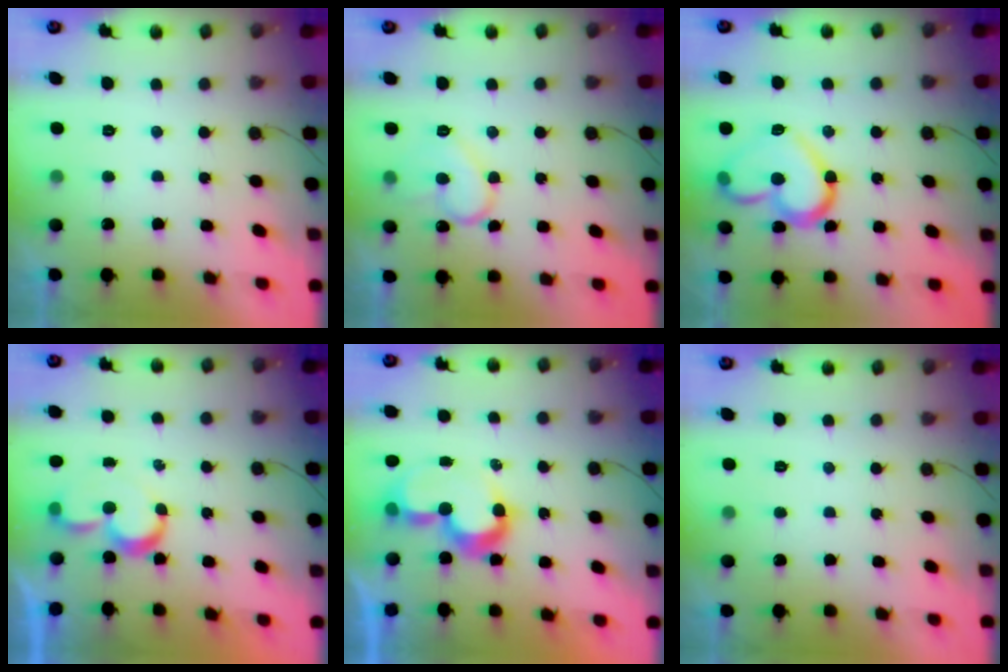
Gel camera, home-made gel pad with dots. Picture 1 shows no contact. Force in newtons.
{"total": 11.0, "press": 11.0, "slide": 0.9}
{"total": 16.6, "press": 16.5, "slide": 1.3}
{"total": 6.5, "press": 6.5, "slide": 0.5}
{"total": 9.5, "press": 9.0, "slide": 2.9}
{"total": 0.0}